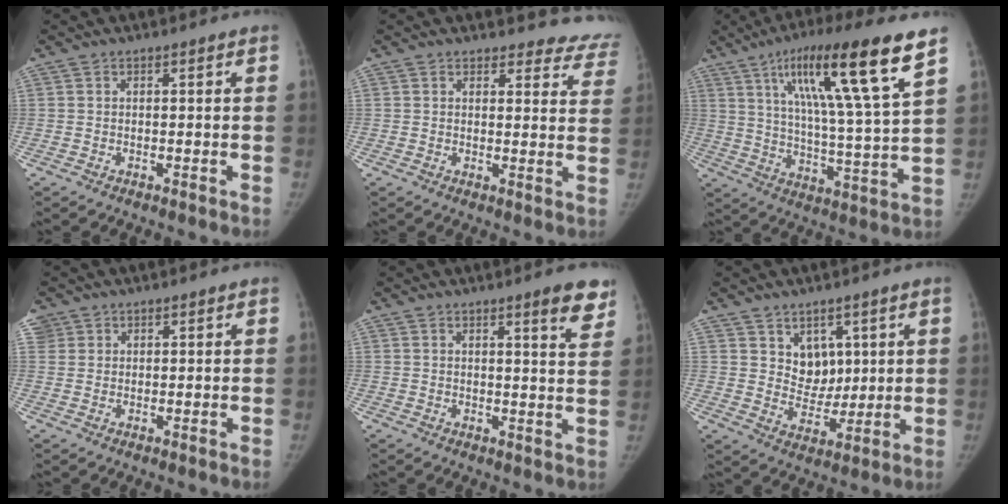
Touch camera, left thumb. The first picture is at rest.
{"total": 11.1, "force": [10.4, 4.0, 0.1], "torque": [0.062, -0.069, 0.081]}
{"total": 20.5, "force": [10.7, 2.1, 17.3], "torque": [-0.272, -0.037, 0.177]}
{"total": 2.5, "force": [1.5, 2.1, 0.0], "torque": [0.021, -0.004, 0.021]}
{"total": 6.5, "force": [4.4, 1.0, 4.7], "torque": [-0.047, -0.026, 0.055]}
{"total": 7.0, "force": [3.2, 5.4, 3.0], "torque": [-0.015, -0.025, 0.065]}